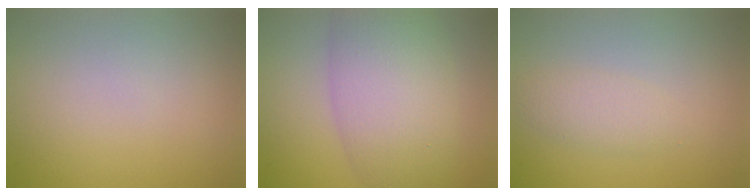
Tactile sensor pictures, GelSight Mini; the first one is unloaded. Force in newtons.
{"total": 8.5, "press": 8.5, "slide": 0.5}
{"total": 1.7, "press": 1.7, "slide": 0.0}